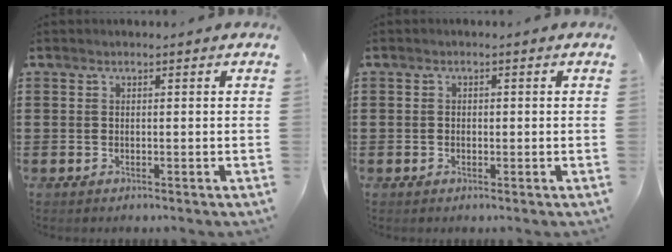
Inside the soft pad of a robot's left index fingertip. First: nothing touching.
{"total": 0.7, "force": [-0.1, 0.6, 0.4], "torque": [-0.009, 0.003, -0.002]}